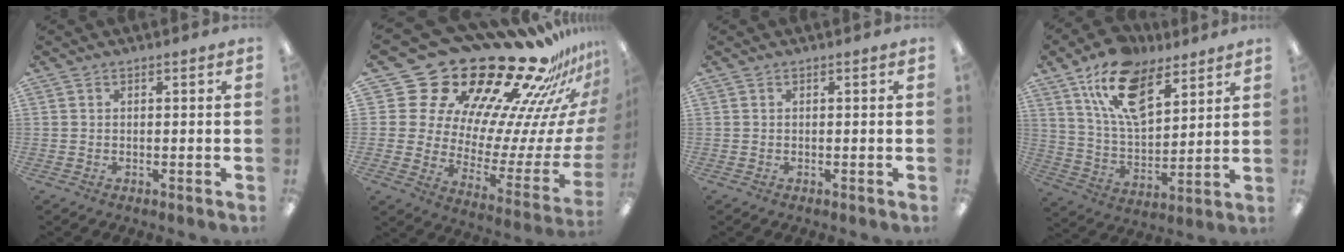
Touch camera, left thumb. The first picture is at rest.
{"total": 31.7, "force": [24.4, 13.7, 14.8], "torque": [-0.182, -0.232, 0.455]}
{"total": 0.0}
{"total": 16.2, "force": [10.1, 8.1, 9.7], "torque": [-0.177, -0.033, 0.184]}